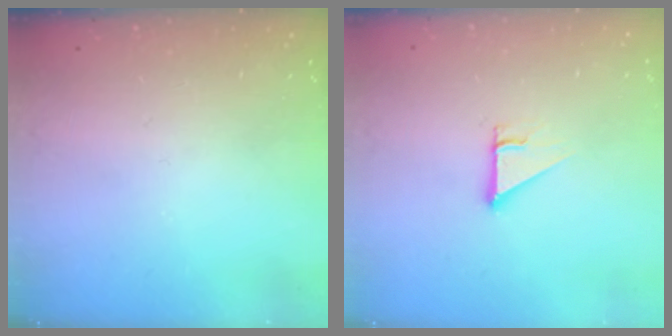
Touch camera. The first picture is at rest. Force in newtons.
{"total": 2.5, "press": 2.5, "slide": 0.2}